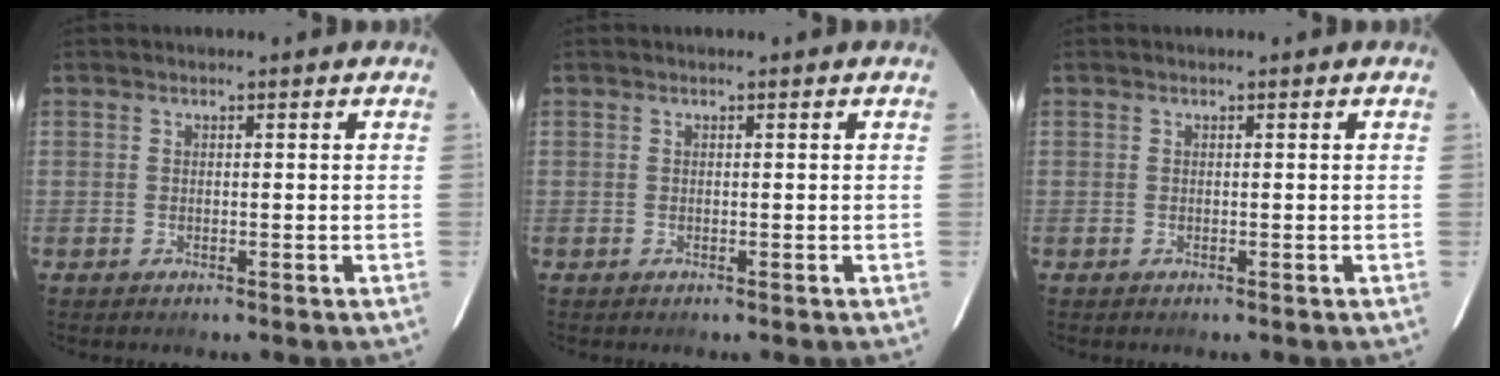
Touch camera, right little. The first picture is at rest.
{"total": 0.0}
{"total": 0.0}